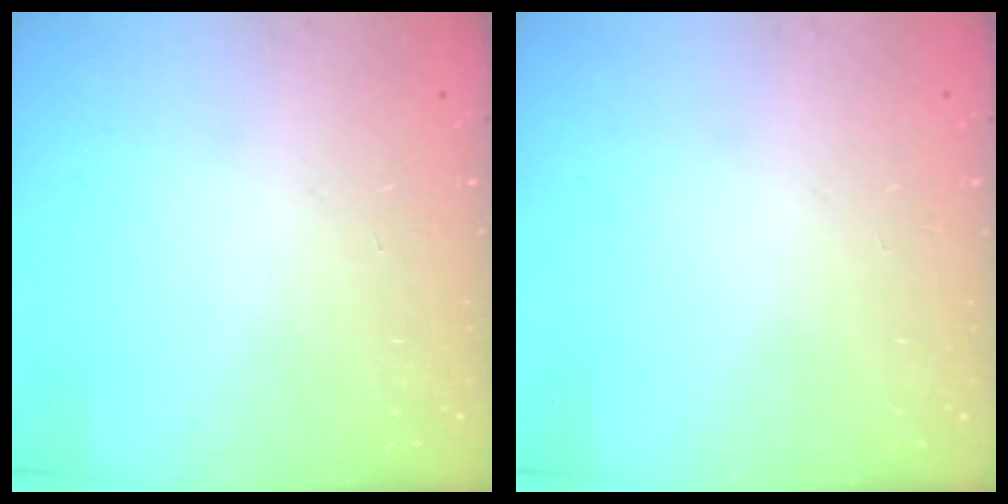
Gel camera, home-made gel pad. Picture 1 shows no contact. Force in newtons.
{"total": 0.0}